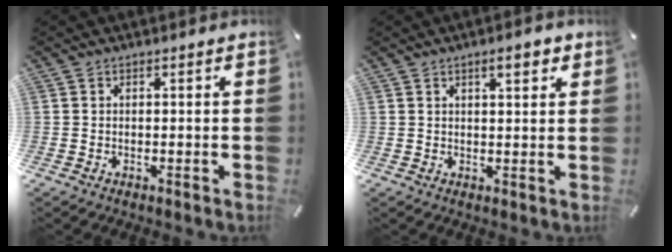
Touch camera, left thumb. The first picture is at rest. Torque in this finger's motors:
{"motor_torque": [0.67, 0.70, 0.40, -0.68, 0.06]}